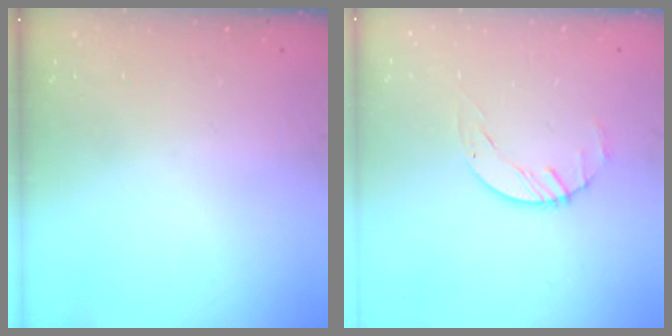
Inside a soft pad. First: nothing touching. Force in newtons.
{"total": 1.8, "press": 1.8, "slide": 0.3}